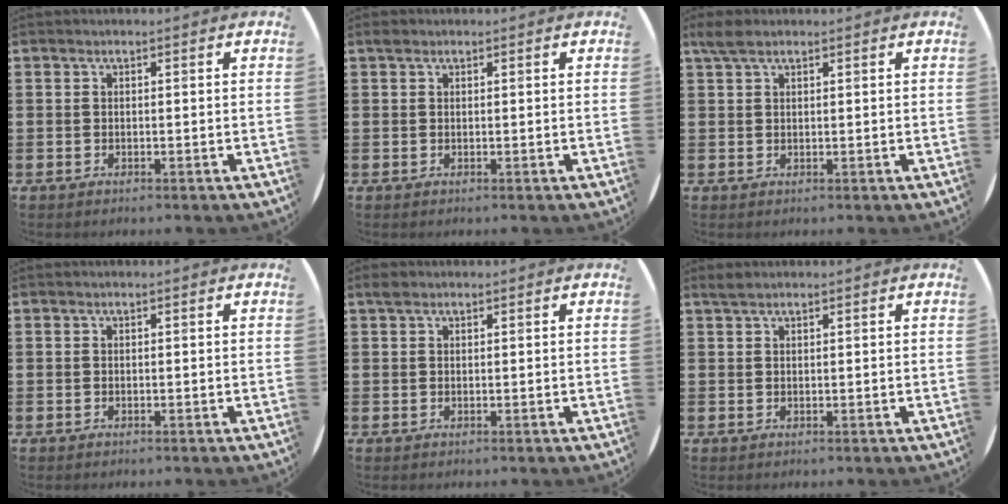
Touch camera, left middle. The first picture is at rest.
{"total": 0.5, "force": [0.4, 0.3, 0.1], "torque": [0.005, -0.001, 0.007]}
{"total": 2.2, "force": [1.7, 0.8, 1.2], "torque": [-0.028, 0.005, 0.031]}
{"total": 0.0}
{"total": 0.9, "force": [0.7, 0.4, 0.3], "torque": [0.001, 0.001, 0.011]}
{"total": 1.1, "force": [1.0, 0.2, 0.4], "torque": [-0.009, 0.002, 0.020]}